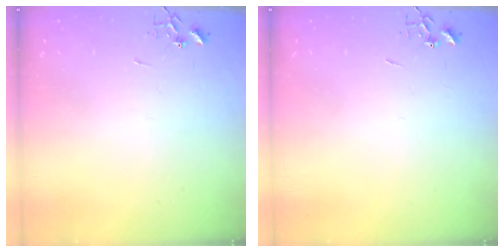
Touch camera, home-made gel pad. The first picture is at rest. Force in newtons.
{"total": 0.0}